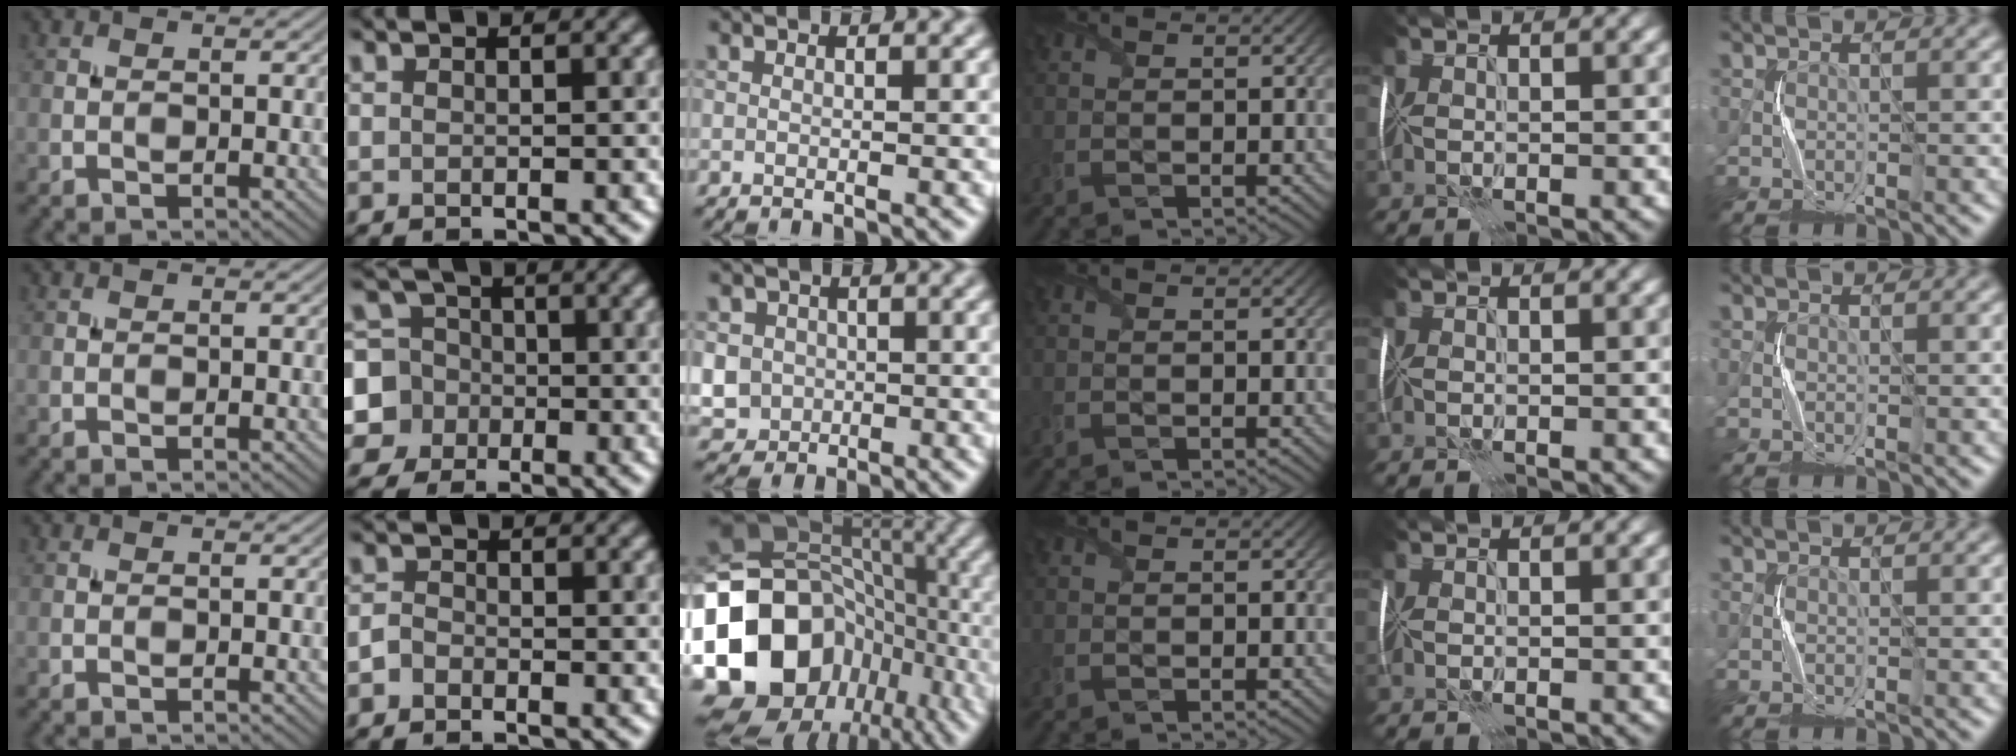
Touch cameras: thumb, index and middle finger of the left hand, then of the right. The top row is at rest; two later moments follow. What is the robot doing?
{"motion": "fold", "object": "shipping label"}